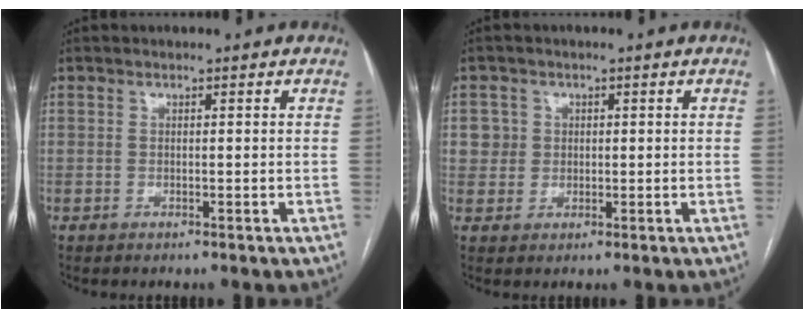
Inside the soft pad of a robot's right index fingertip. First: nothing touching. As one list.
[{"total": 2.9, "force": [0.7, 2.8, -0.1], "torque": [0.016, 0.007, 0.010]}]